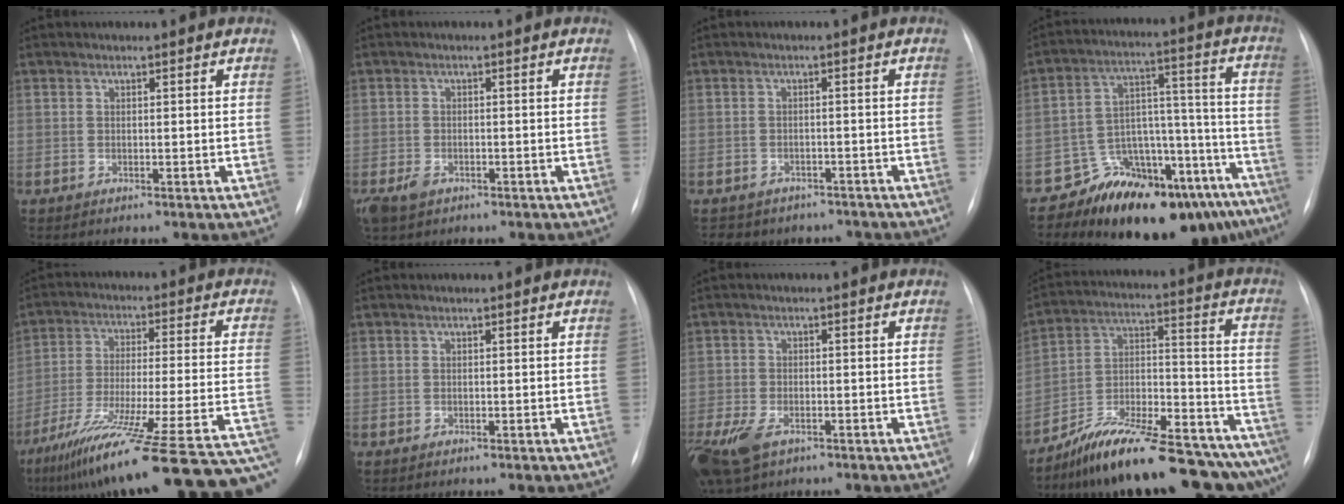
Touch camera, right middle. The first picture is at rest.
{"total": 3.5, "force": [-2.1, 2.3, 1.7], "torque": [-0.038, -0.004, -0.029]}
{"total": 9.1, "force": [-7.6, 4.6, 1.8], "torque": [-0.029, 0.009, -0.086]}
{"total": 19.7, "force": [-15.1, 7.8, 9.9], "torque": [-0.077, 0.069, -0.215]}
{"total": 30.6, "force": [-23.5, 1.3, 19.6], "torque": [-0.219, -0.030, -0.341]}
{"total": 0.0}
{"total": 11.8, "force": [-6.3, 7.2, 6.9], "torque": [-0.185, -0.015, -0.102]}
{"total": 26.0, "force": [-22.1, 4.9, 12.6], "torque": [-0.137, 0.031, -0.333]}